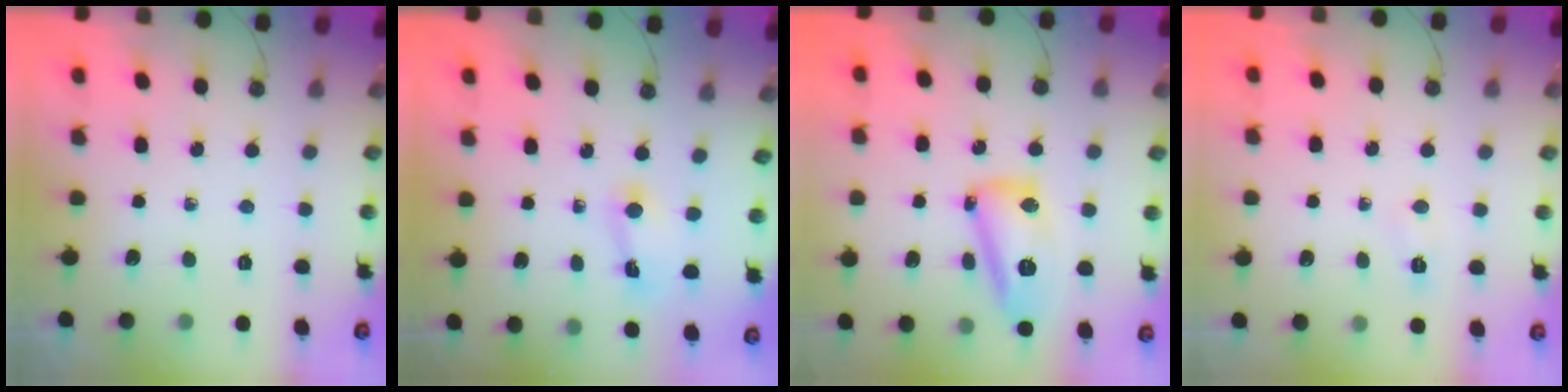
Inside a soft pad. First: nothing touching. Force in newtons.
{"total": 2.4, "press": 2.4, "slide": 0.3}
{"total": 14.1, "press": 13.5, "slide": 4.1}
{"total": 3.6, "press": 3.6, "slide": 0.5}